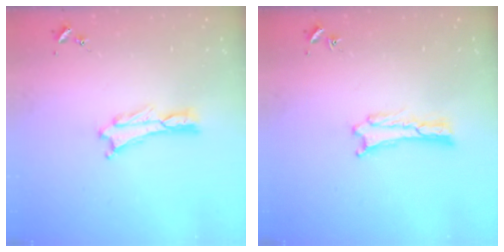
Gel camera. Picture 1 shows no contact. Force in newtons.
{"total": 0.8, "press": 0.8, "slide": 0.0}